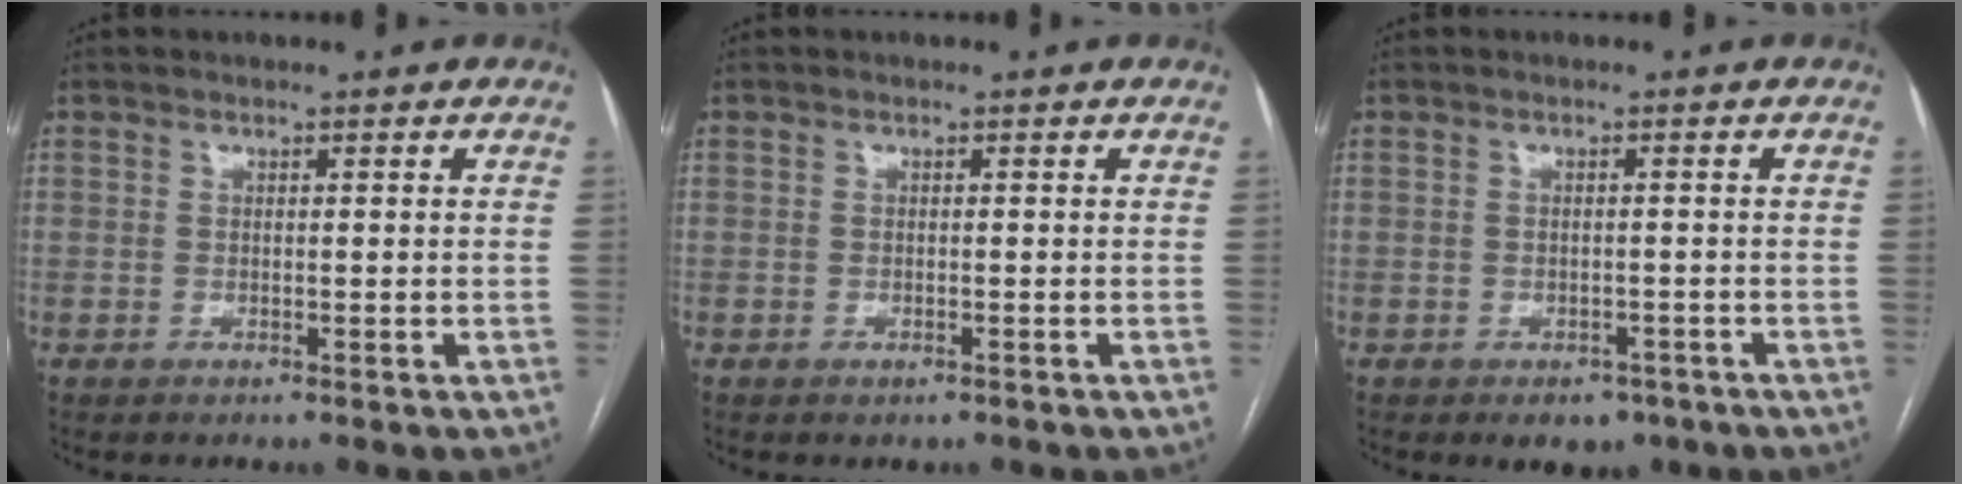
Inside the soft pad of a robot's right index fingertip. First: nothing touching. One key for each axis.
{"total": 0.6, "fx": -0.4, "fy": 0.3, "fz": 0.3, "tx": -0.006, "ty": 0.000, "tz": -0.001}
{"total": 3.6, "fx": -2.4, "fy": 2.3, "fz": 1.4, "tx": -0.007, "ty": 0.004, "tz": -0.024}